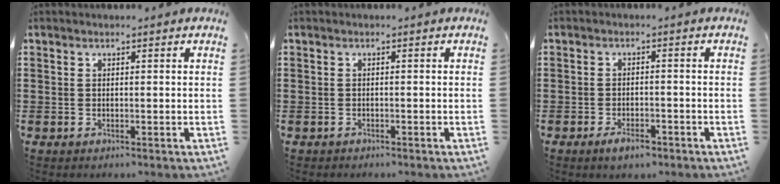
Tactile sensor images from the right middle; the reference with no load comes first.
{"total": 0.7, "force": [-0.6, 0.3, -0.1], "torque": [0.000, 0.003, -0.015]}
{"total": 2.8, "force": [-2.1, 1.1, 1.7], "torque": [-0.027, 0.005, -0.038]}